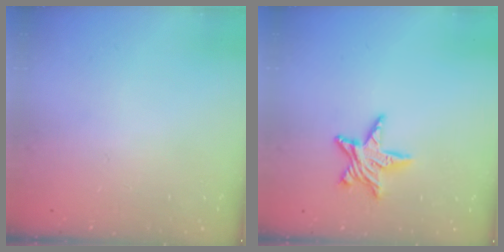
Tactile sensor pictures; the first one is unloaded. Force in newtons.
{"total": 8.6, "press": 8.5, "slide": 0.6}